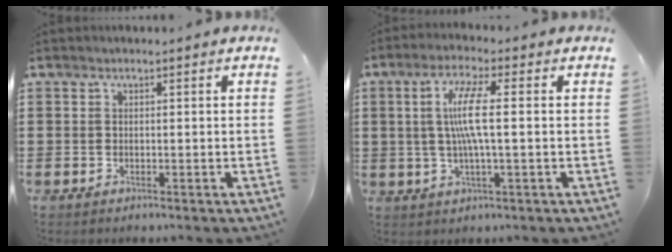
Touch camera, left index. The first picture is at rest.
{"total": 7.2, "force": [0.6, 0.9, 7.1], "torque": [-0.148, -0.003, 0.001]}